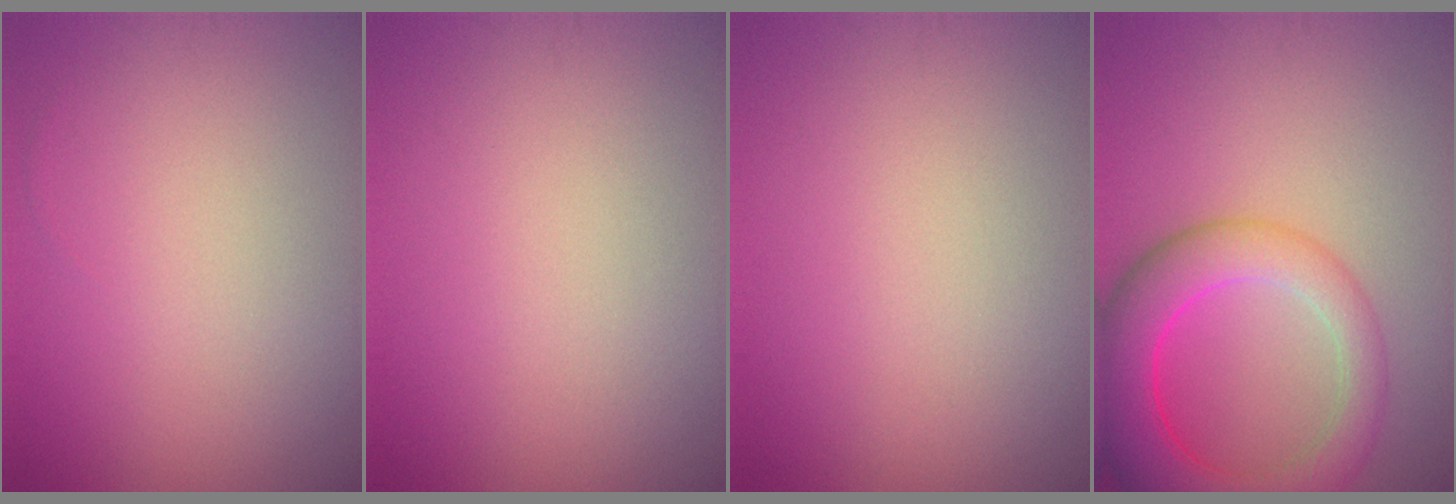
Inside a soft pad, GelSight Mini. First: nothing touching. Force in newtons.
{"total": 0.0}
{"total": 0.0}
{"total": 7.0, "press": 7.0, "slide": 0.5}